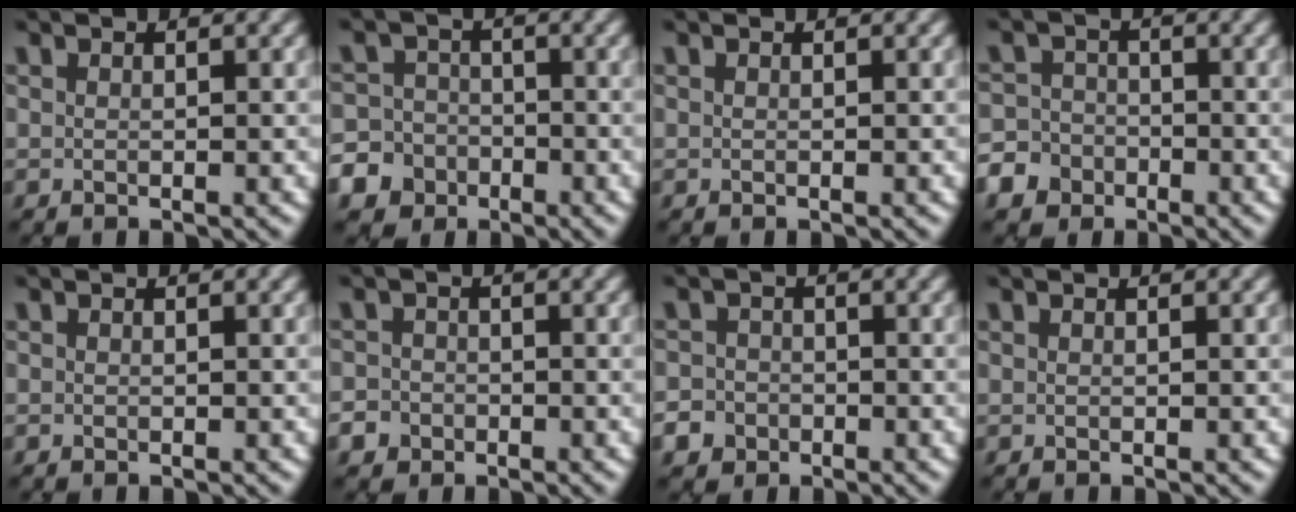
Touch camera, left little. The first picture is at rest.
{"total": 7.7, "force": [-4.5, 6.1, 1.3], "torque": [-0.025, -0.018, -0.100]}
{"total": 0.0}
{"total": 5.8, "force": [-3.5, 4.5, 1.1], "torque": [-0.013, -0.013, -0.076]}
{"total": 0.0}
{"total": 2.8, "force": [-1.5, 2.3, 0.5], "torque": [0.005, -0.001, -0.032]}
{"total": 4.2, "force": [-2.2, 3.4, 0.8], "torque": [0.002, -0.005, -0.049]}
{"total": 0.0}